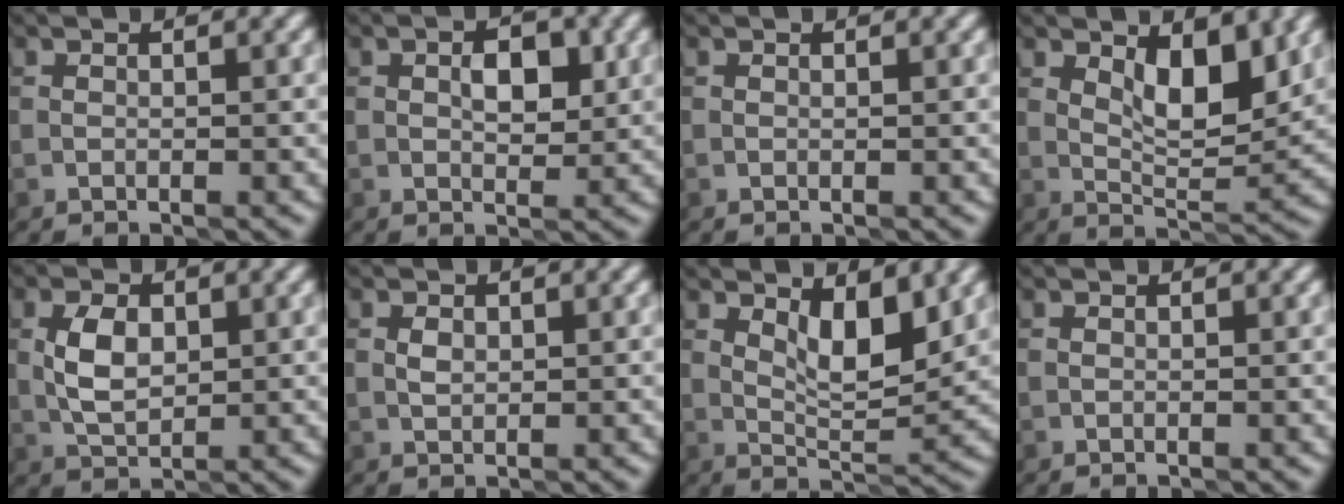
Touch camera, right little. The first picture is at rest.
{"total": 2.9, "force": [0.5, 1.5, 2.4], "torque": [-0.036, 0.004, 0.008]}
{"total": 0.0}
{"total": 5.2, "force": [2.0, 2.1, 4.3], "torque": [-0.067, -0.001, 0.038]}
{"total": 3.4, "force": [0.5, 2.0, 2.7], "torque": [-0.055, 0.006, 0.013]}
{"total": 1.0, "force": [0.4, 0.7, 0.7], "torque": [-0.011, 0.006, 0.008]}
{"total": 4.7, "force": [1.9, 1.8, 4.0], "torque": [-0.066, -0.002, 0.037]}
{"total": 0.0}